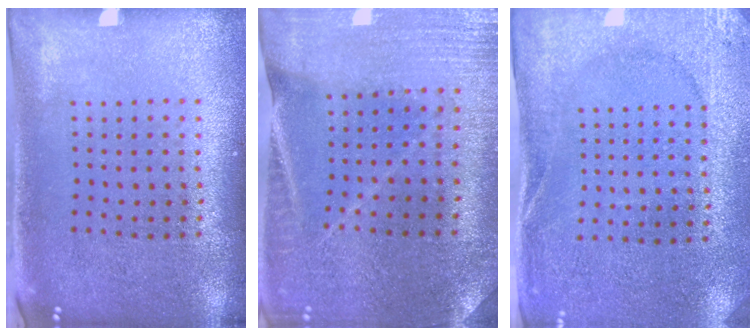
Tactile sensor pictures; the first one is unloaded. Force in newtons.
{"total": 1.2, "press": 1.2, "slide": 0.1}
{"total": 2.6, "press": 2.6, "slide": 0.4}